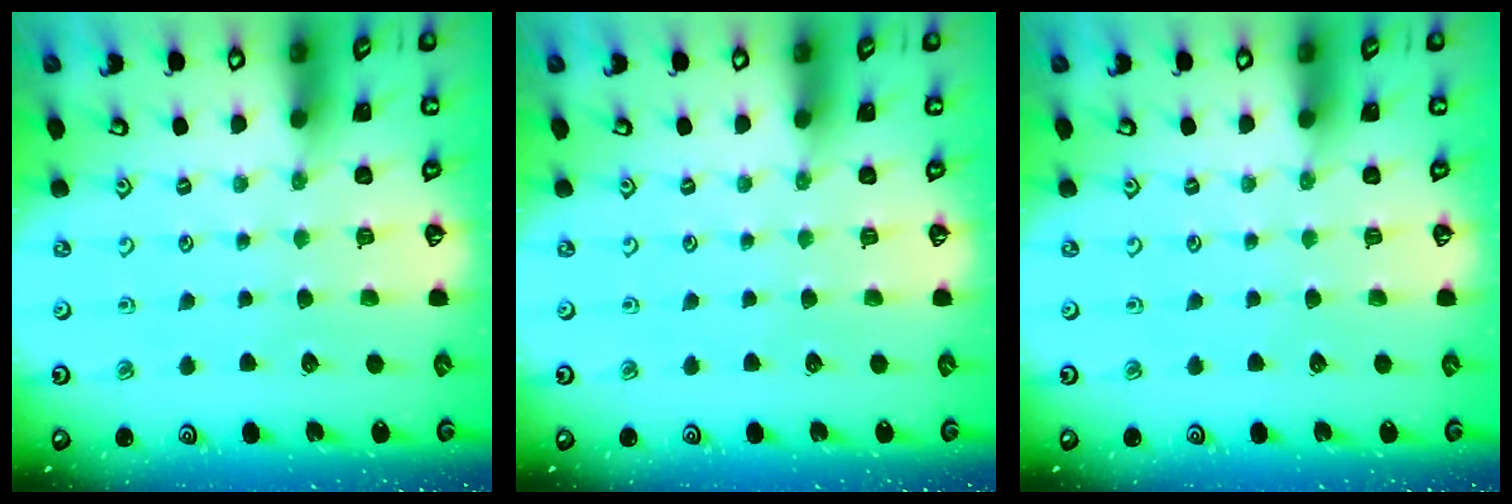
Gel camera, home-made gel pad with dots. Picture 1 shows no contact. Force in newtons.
{"total": 0.0}
{"total": 0.0}